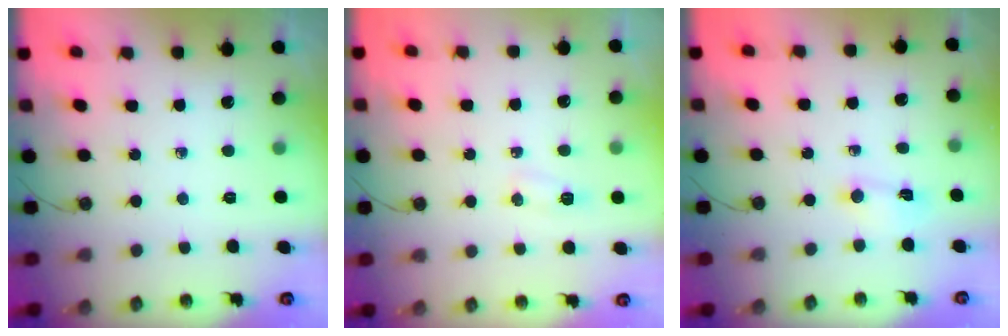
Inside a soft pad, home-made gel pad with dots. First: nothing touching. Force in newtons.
{"total": 8.3, "press": 5.0, "slide": 6.6}
{"total": 2.9, "press": 2.9, "slide": 0.4}